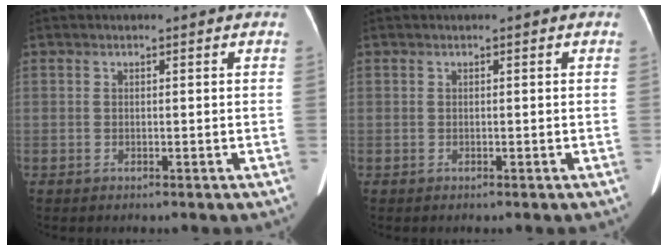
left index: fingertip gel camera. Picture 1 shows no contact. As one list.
[{"total": 0.0}]